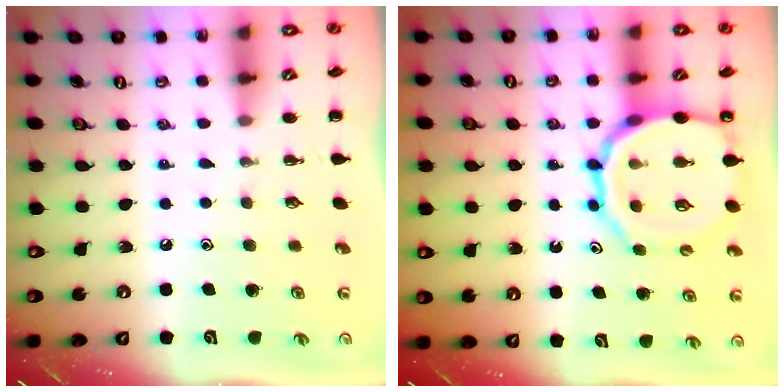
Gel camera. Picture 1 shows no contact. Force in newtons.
{"total": 16.4, "press": 16.2, "slide": 2.3}